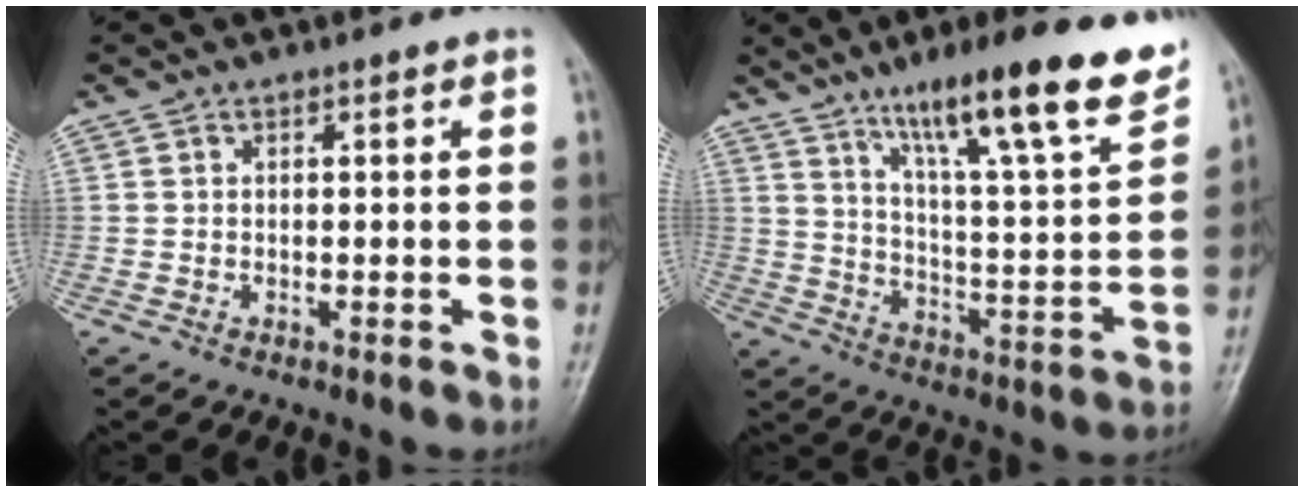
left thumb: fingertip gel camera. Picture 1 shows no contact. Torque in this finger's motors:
{"motor_torque": [1.07, 0.96, 1.44, -1.33, 0.13]}